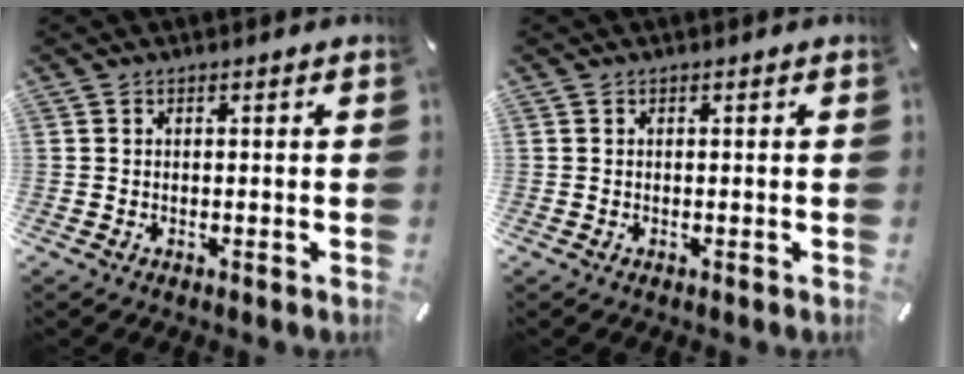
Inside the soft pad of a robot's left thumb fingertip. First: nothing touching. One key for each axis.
{"total": 0.0}